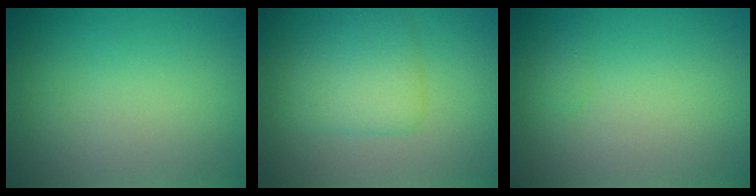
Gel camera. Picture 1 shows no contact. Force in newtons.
{"total": 3.4, "press": 3.4, "slide": 0.1}
{"total": 0.6, "press": 0.6, "slide": 0.1}